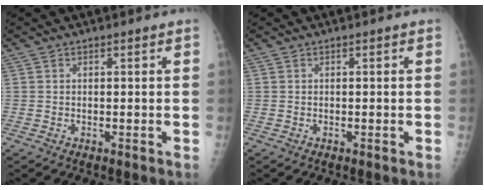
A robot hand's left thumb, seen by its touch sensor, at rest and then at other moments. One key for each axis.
{"total": 0.0}